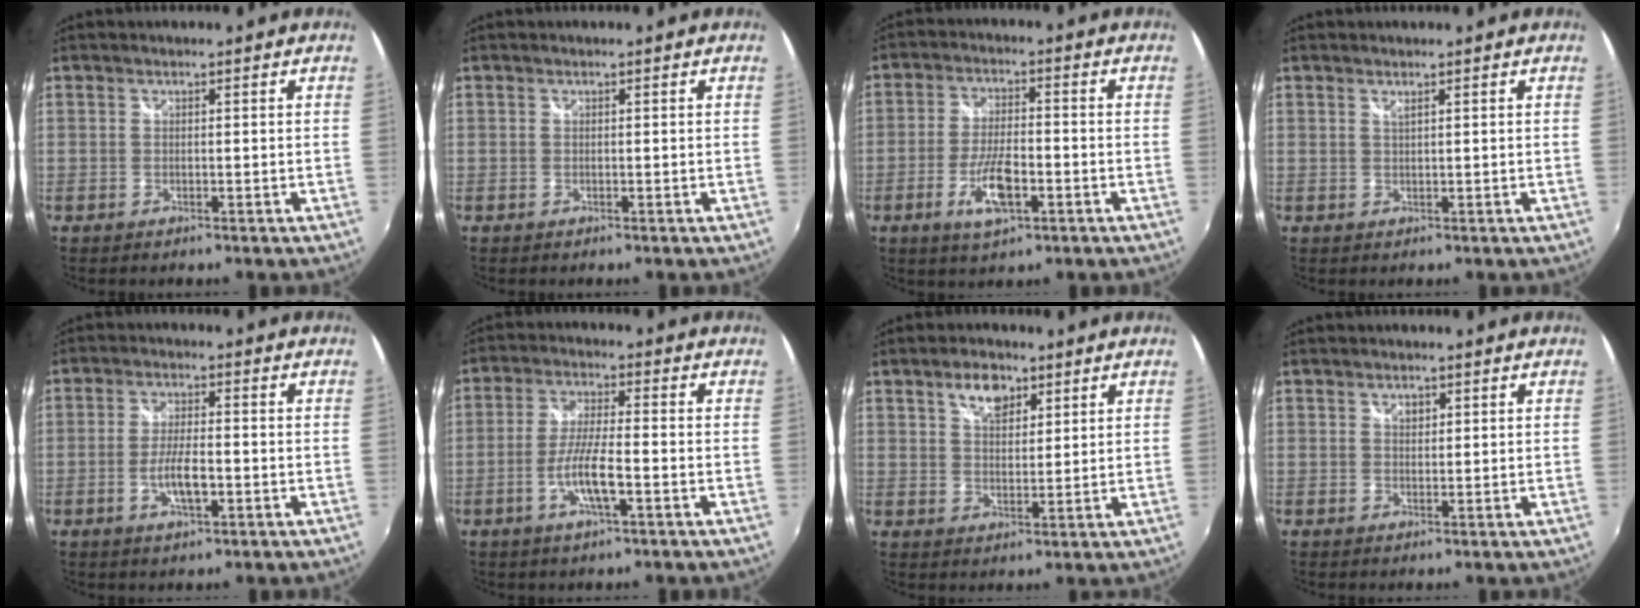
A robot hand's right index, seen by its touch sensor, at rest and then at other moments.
{"total": 0.0}
{"total": 8.3, "force": [-3.4, 2.7, 7.1], "torque": [-0.146, -0.006, -0.062]}
{"total": 0.7, "force": [0.5, -0.1, 0.4], "torque": [-0.005, 0.000, 0.010]}
{"total": 5.7, "force": [-1.9, 1.6, 5.1], "torque": [-0.103, -0.003, -0.033]}
{"total": 7.3, "force": [-2.9, 0.9, 6.7], "torque": [-0.134, -0.004, -0.054]}
{"total": 5.7, "force": [3.3, 3.1, 3.4], "torque": [-0.051, 0.010, 0.059]}
{"total": 1.4, "force": [0.7, 1.0, 0.7], "torque": [-0.008, 0.004, 0.010]}